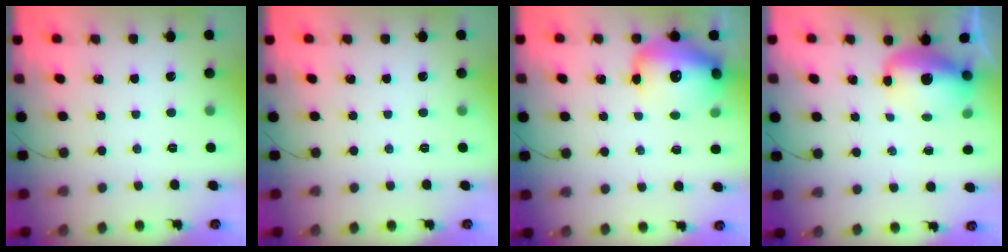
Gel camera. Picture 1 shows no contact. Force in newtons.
{"total": 0.0}
{"total": 16.8, "press": 16.5, "slide": 3.2}
{"total": 11.0, "press": 10.7, "slide": 2.5}